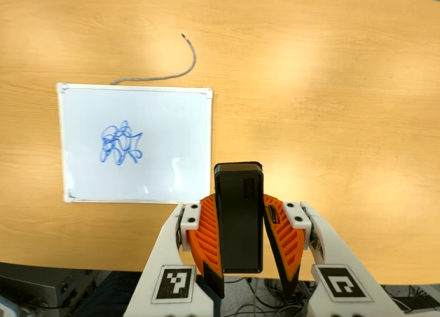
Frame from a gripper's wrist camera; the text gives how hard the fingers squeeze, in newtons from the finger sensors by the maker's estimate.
{"total": 7.1, "left": 6.3, "right": 8.0}